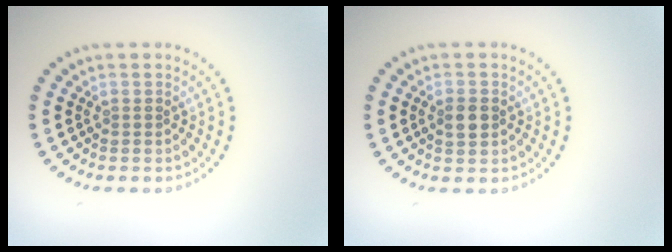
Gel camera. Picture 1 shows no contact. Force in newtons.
{"total": 1.9, "press": 1.9, "slide": 0.1}